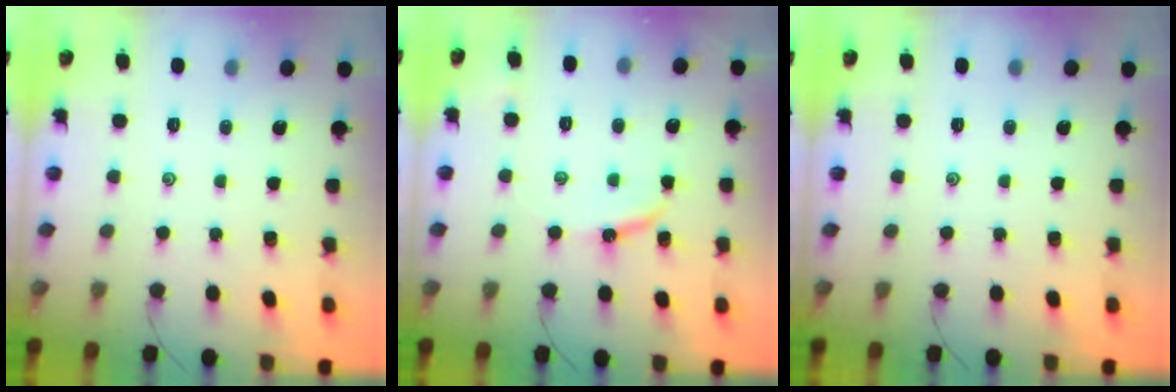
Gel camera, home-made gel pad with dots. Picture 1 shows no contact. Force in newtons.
{"total": 8.0, "press": 8.0, "slide": 0.7}
{"total": 0.0}